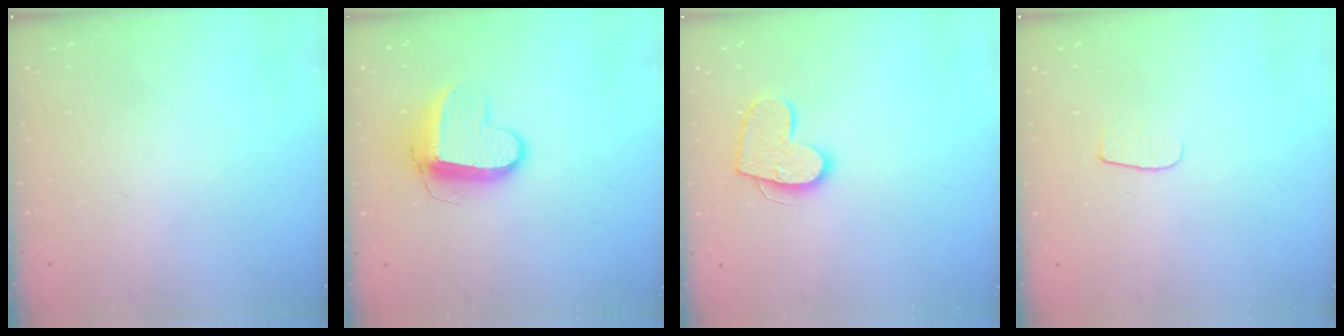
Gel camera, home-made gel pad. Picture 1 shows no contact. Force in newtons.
{"total": 10.3, "press": 10.3, "slide": 0.5}
{"total": 12.4, "press": 12.4, "slide": 0.7}
{"total": 4.8, "press": 4.8, "slide": 0.6}